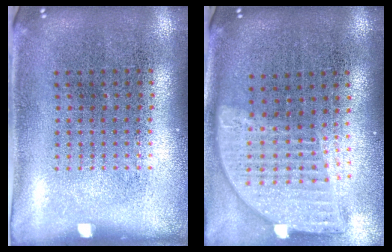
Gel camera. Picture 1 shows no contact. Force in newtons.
{"total": 2.0, "press": 1.6, "slide": 1.2}